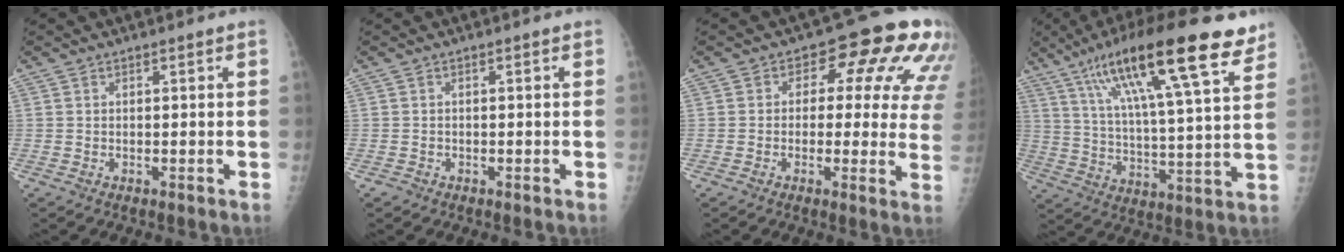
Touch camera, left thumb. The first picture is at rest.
{"total": 0.8, "force": [-0.5, 0.6, 0.0], "torque": [0.003, 0.003, -0.012]}
{"total": 15.1, "force": [5.1, 8.2, 11.7], "torque": [-0.085, 0.003, 0.044]}
{"total": 23.6, "force": [14.1, 4.6, 18.4], "torque": [-0.291, -0.028, 0.230]}